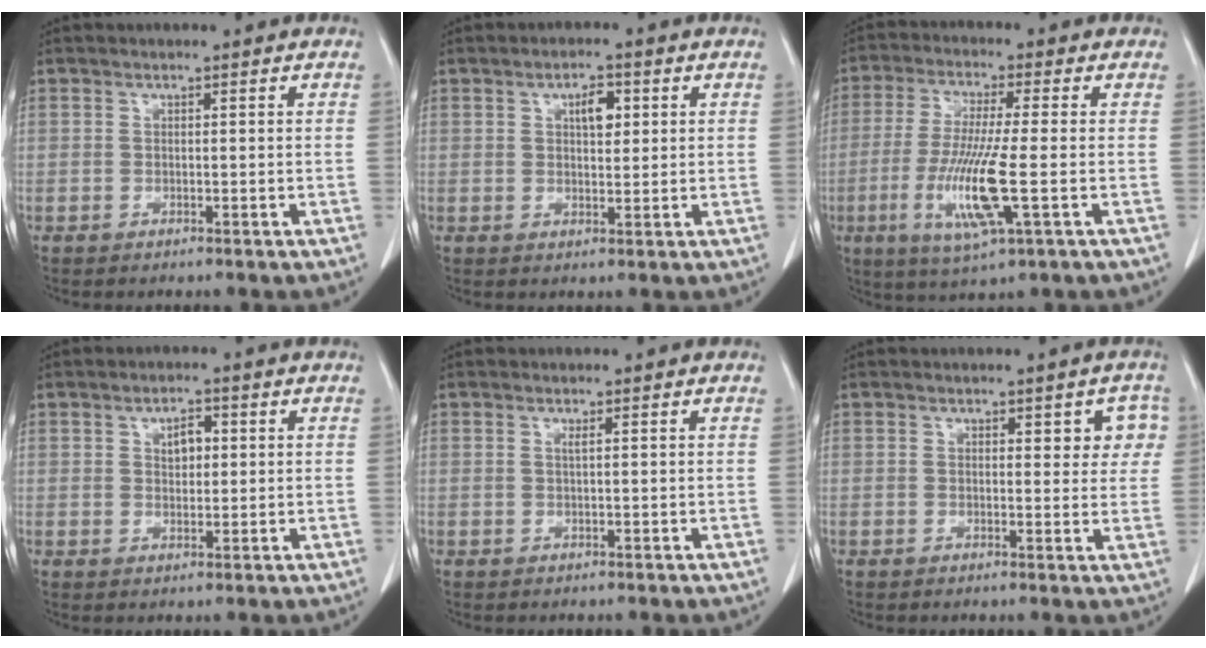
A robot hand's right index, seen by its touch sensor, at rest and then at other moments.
{"total": 3.7, "force": [1.3, 1.6, 3.0], "torque": [-0.049, 0.003, 0.020]}
{"total": 11.2, "force": [-2.8, 0.4, 10.8], "torque": [-0.224, -0.022, -0.056]}
{"total": 3.0, "force": [0.9, 1.6, 2.3], "torque": [-0.036, 0.002, 0.015]}
{"total": 0.5, "force": [0.2, -0.1, 0.5], "torque": [-0.015, -0.001, 0.007]}
{"total": 4.2, "force": [1.6, 2.0, 3.3], "torque": [-0.023, 0.006, 0.015]}